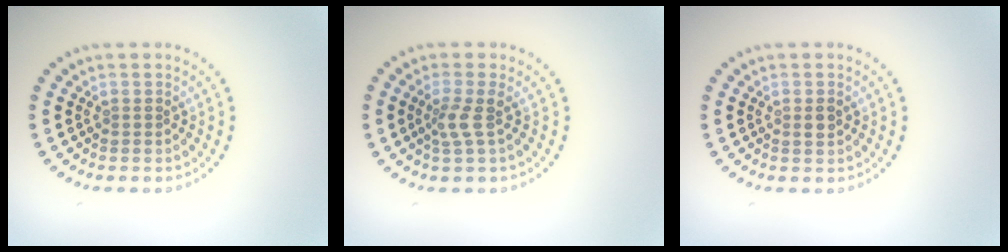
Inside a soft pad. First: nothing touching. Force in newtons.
{"total": 1.9, "press": 1.4, "slide": 1.3}
{"total": 1.1, "press": 1.0, "slide": 0.2}